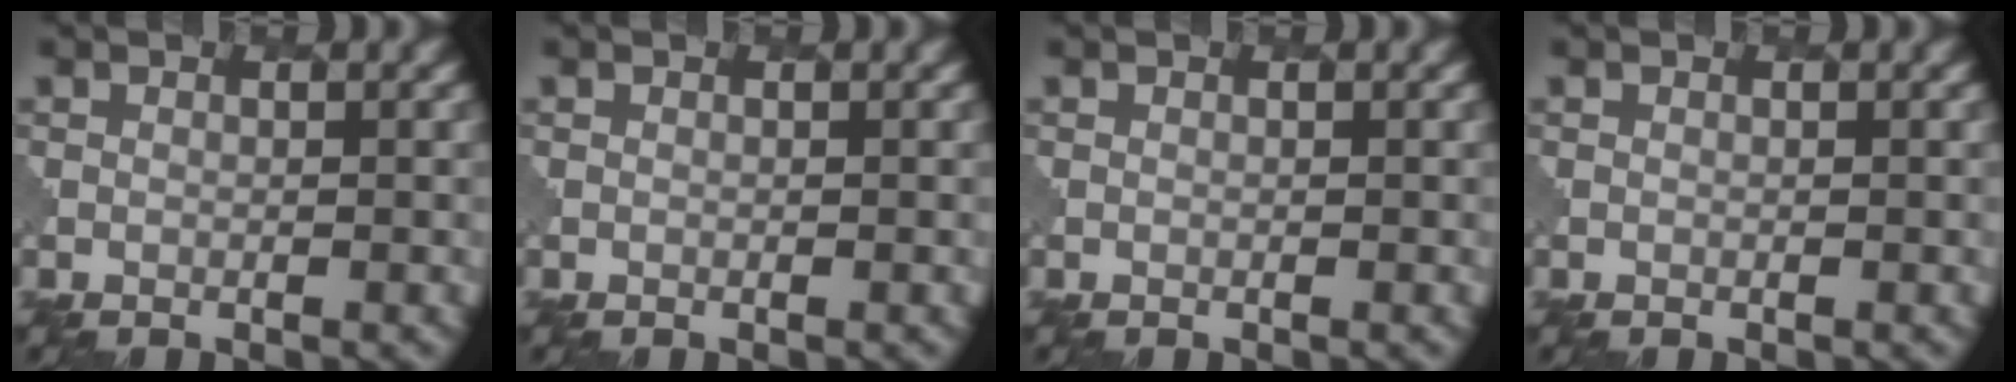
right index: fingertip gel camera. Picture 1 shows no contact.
{"total": 0.0}
{"total": 0.0}
{"total": 0.0}